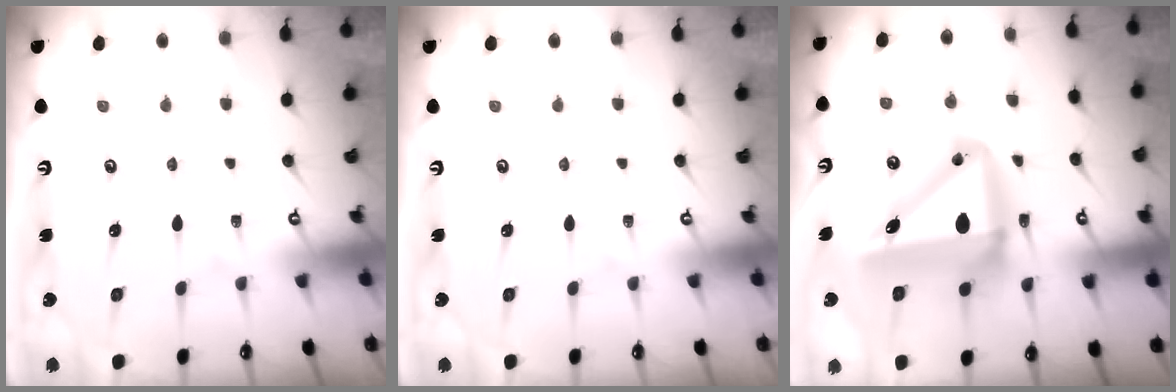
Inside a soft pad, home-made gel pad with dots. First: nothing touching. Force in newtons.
{"total": 0.0}
{"total": 13.3, "press": 12.9, "slide": 3.4}